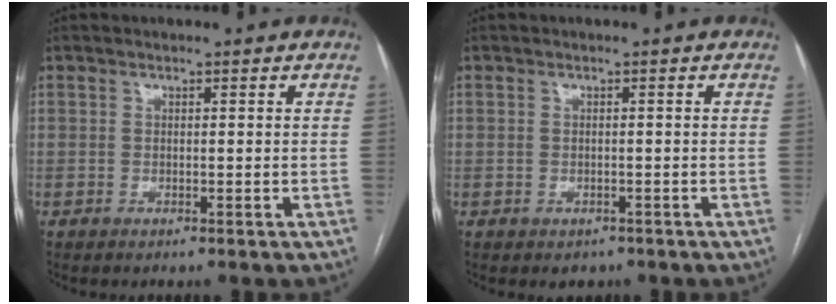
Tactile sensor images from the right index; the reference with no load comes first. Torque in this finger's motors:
{"motor_torque": [-0.53, 0.46, -0.29, -0.09]}